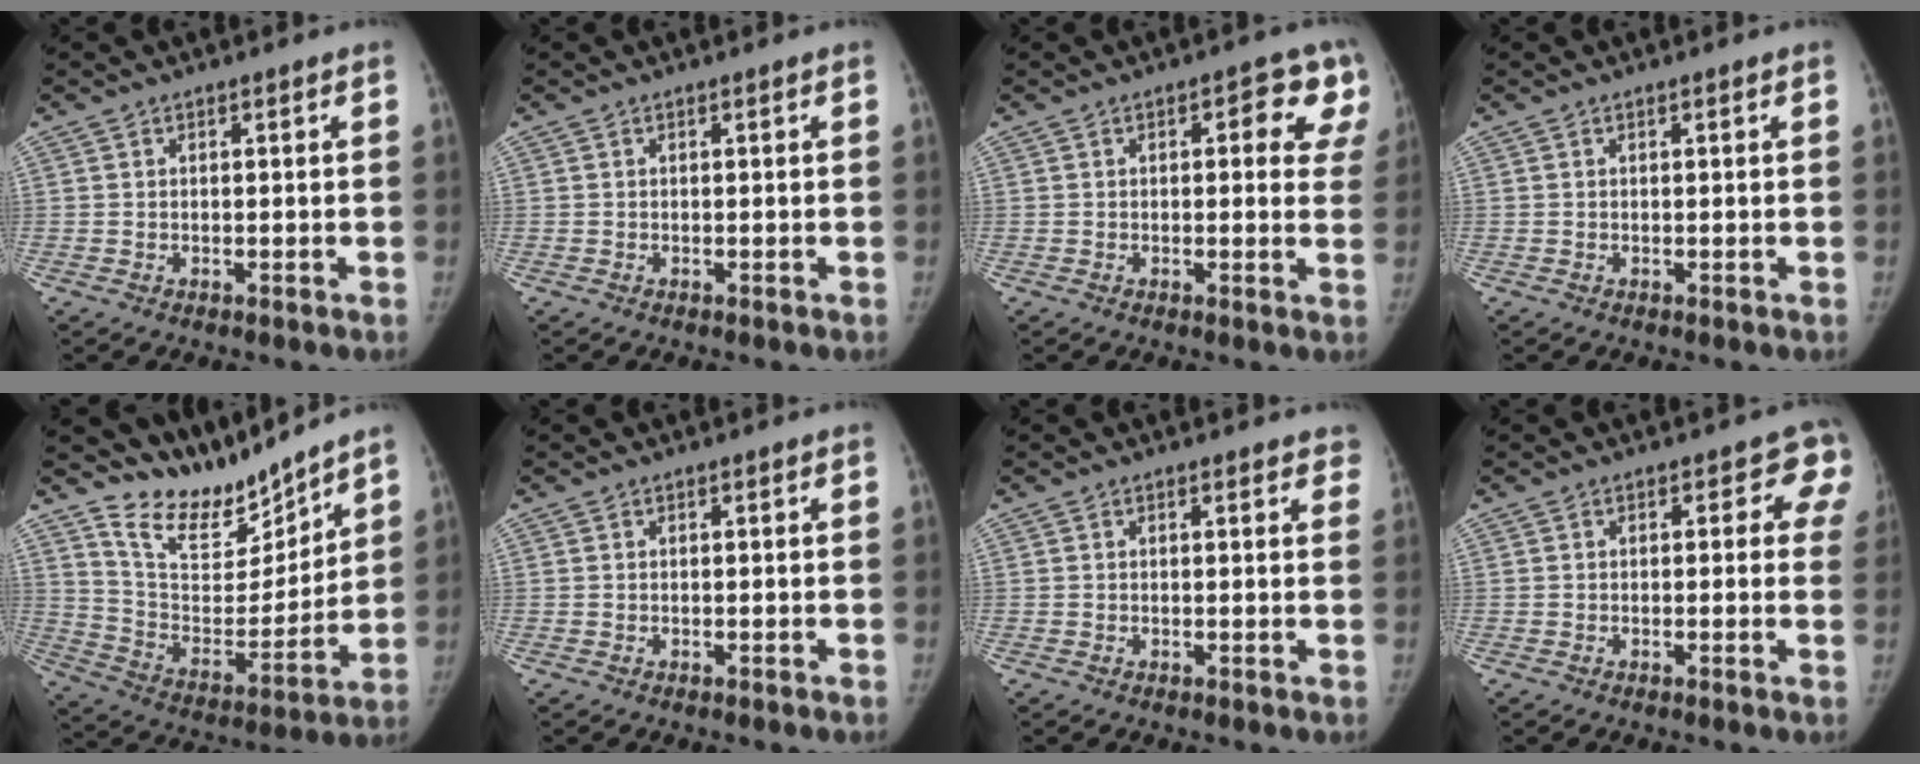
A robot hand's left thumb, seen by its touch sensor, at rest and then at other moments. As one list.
[{"total": 0.0}, {"total": 9.2, "force": [3.5, 4.1, 7.4], "torque": [-0.039, -0.004, 0.028]}, {"total": 0.0}, {"total": 14.6, "force": [13.5, 4.3, 3.2], "torque": [-0.015, -0.107, 0.257]}, {"total": 0.0}, {"total": 2.8, "force": [2.3, 1.0, 1.1], "torque": [0.012, -0.005, 0.013]}, {"total": 4.7, "force": [2.0, 2.9, 3.1], "torque": [0.008, -0.003, 0.005]}]